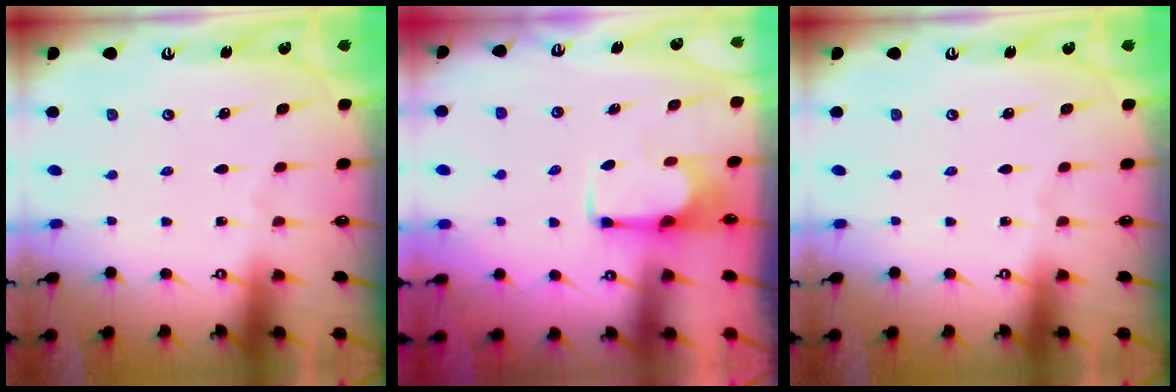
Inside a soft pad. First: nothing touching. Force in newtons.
{"total": 1.9, "press": 1.7, "slide": 0.8}
{"total": 0.0}